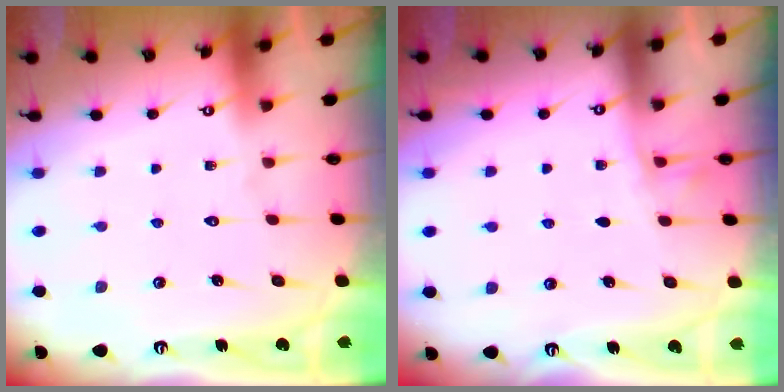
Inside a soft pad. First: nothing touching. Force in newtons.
{"total": 2.9, "press": 2.9, "slide": 0.4}